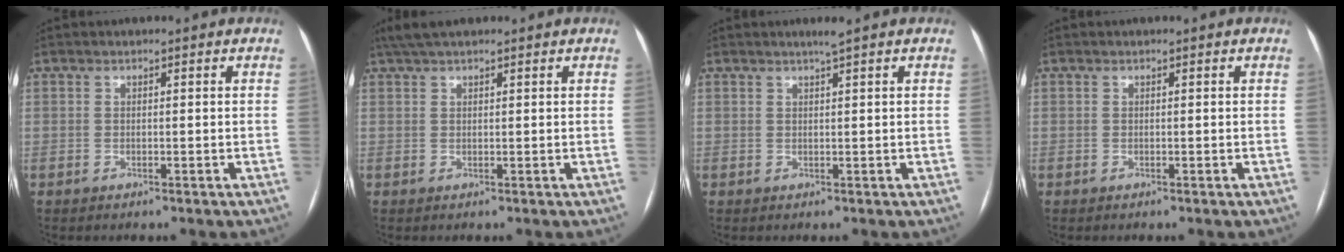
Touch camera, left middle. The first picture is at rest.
{"total": 5.0, "force": [4.0, 1.1, 2.8], "torque": [-0.052, 0.035, 0.073]}
{"total": 1.2, "force": [0.9, -0.4, 0.7], "torque": [-0.019, -0.005, 0.020]}
{"total": 0.0}